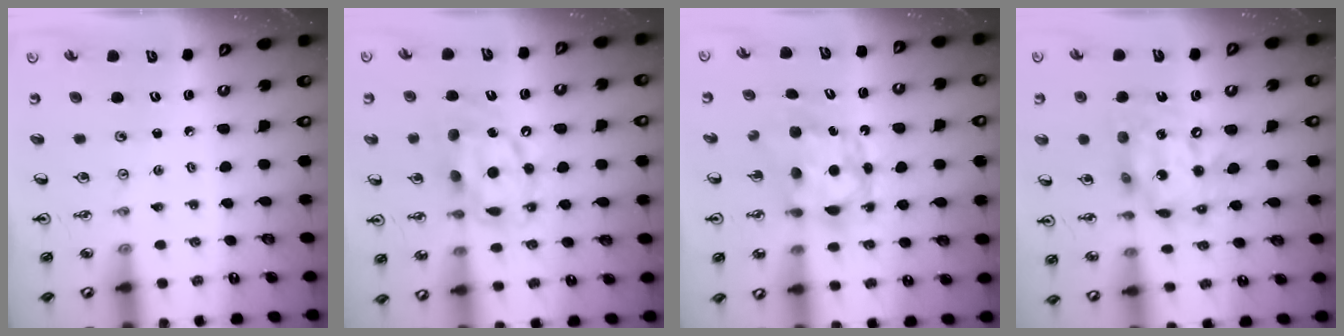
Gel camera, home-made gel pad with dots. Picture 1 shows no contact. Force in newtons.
{"total": 13.2, "press": 13.1, "slide": 1.4}
{"total": 7.0, "press": 7.0, "slide": 0.3}
{"total": 15.1, "press": 15.0, "slide": 1.6}